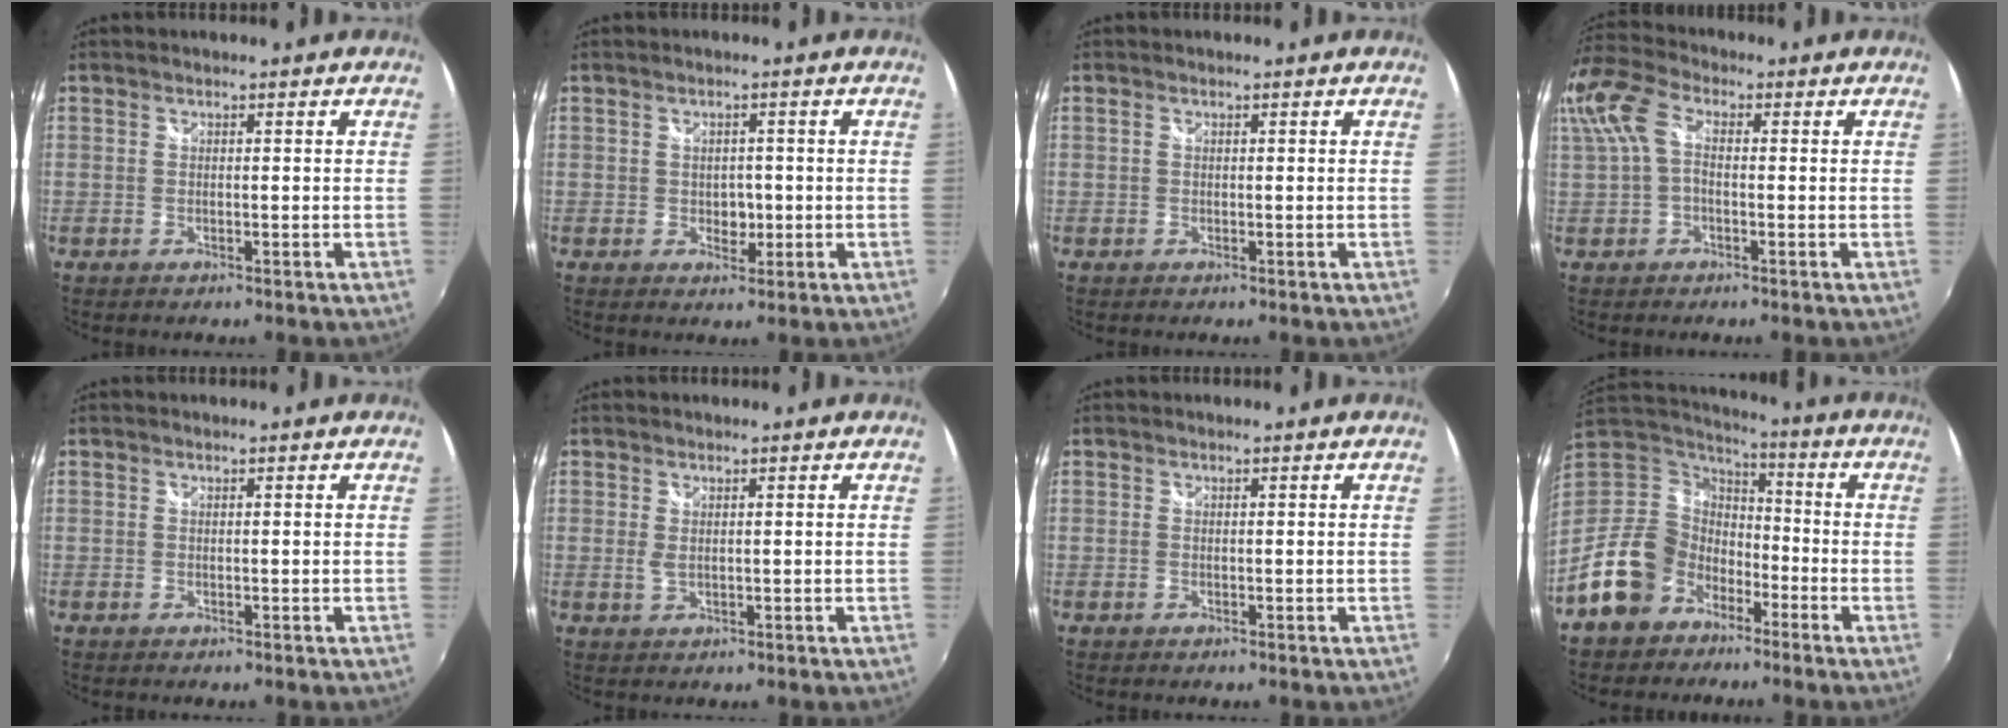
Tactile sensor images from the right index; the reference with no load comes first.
{"total": 2.6, "force": [-0.4, 2.2, 1.3], "torque": [-0.017, 0.000, -0.005]}
{"total": 0.0}
{"total": 10.5, "force": [0.1, 6.8, 7.9], "torque": [-0.182, 0.019, -0.001]}
{"total": 0.0}
{"total": 1.3, "force": [0.3, 0.6, 1.2], "torque": [-0.024, -0.001, 0.005]}
{"total": 0.0}
{"total": 16.4, "force": [-9.7, 11.9, 5.7], "torque": [-0.159, 0.019, -0.169]}